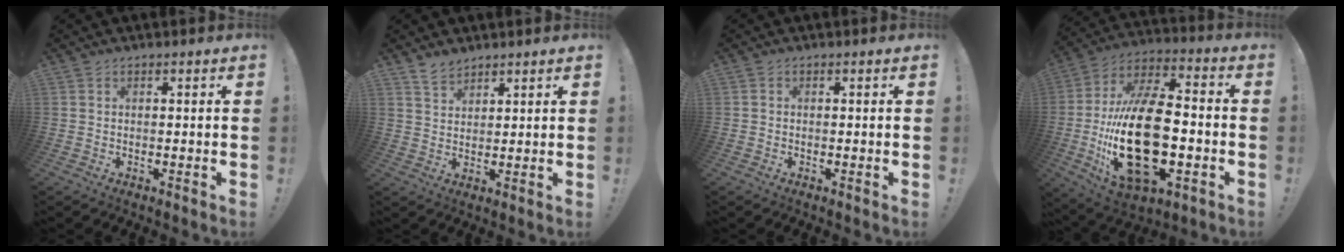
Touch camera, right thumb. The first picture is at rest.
{"total": 4.3, "force": [3.7, 1.9, 1.0], "torque": [-0.017, -0.022, 0.070]}
{"total": 0.0}
{"total": 28.6, "force": [-4.7, 14.7, 24.1], "torque": [-0.472, 0.024, -0.073]}